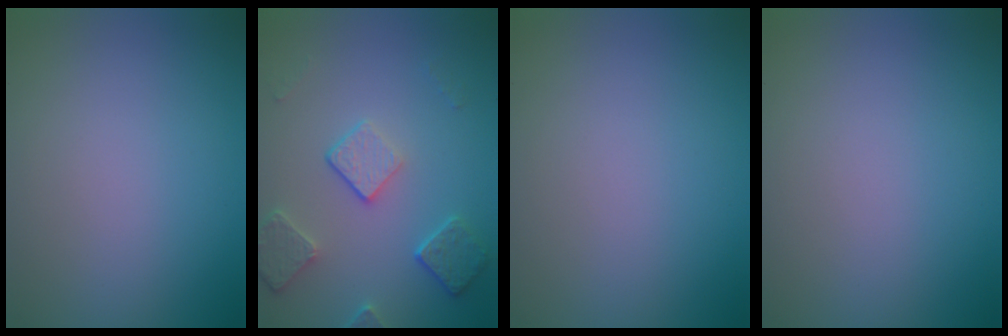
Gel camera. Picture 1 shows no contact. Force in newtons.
{"total": 4.0, "press": 3.2, "slide": 2.5}
{"total": 0.0}
{"total": 0.0}